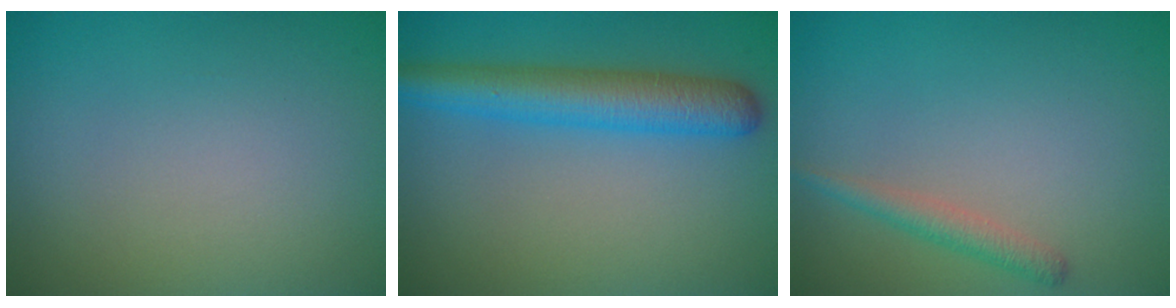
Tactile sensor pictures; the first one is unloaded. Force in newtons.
{"total": 5.6, "press": 5.6, "slide": 0.1}
{"total": 1.7, "press": 1.7, "slide": 0.1}